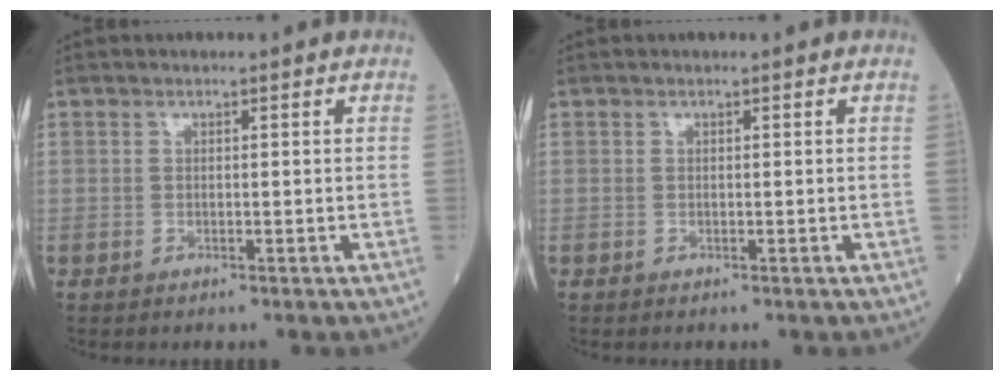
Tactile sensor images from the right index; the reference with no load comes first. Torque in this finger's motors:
{"motor_torque": [0.00, 0.00, 0.00, 0.00]}